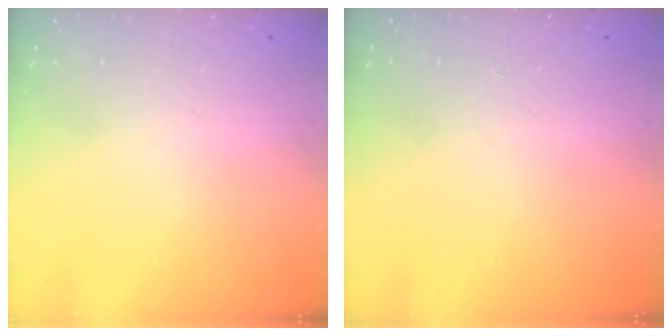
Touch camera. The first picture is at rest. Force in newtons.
{"total": 0.6, "press": 0.5, "slide": 0.2}